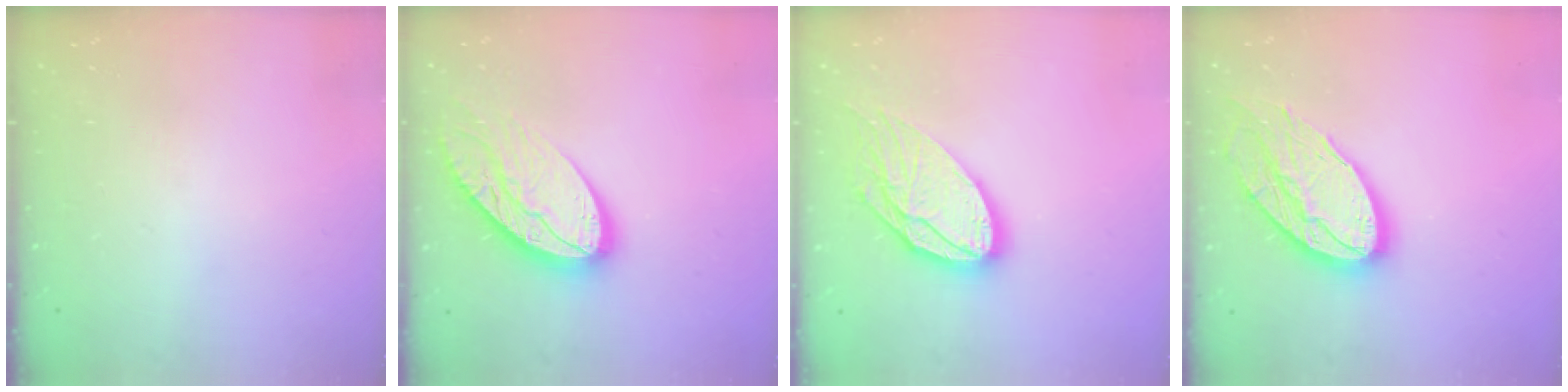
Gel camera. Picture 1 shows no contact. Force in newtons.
{"total": 16.0, "press": 15.9, "slide": 1.4}
{"total": 16.0, "press": 15.9, "slide": 1.5}
{"total": 19.0, "press": 18.9, "slide": 1.5}